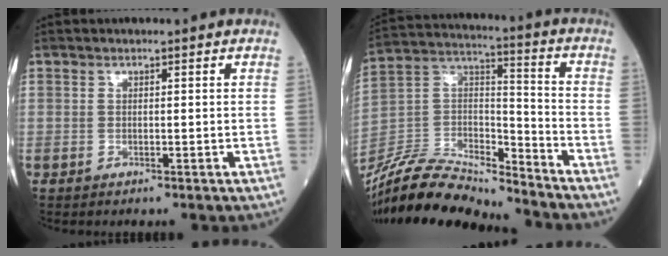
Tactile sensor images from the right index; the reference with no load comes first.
{"total": 18.7, "force": [-17.6, 2.4, 5.7], "torque": [-0.116, 0.028, -0.321]}